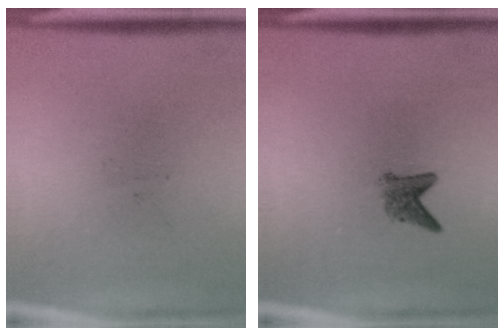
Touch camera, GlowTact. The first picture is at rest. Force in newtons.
{"total": 2.1}